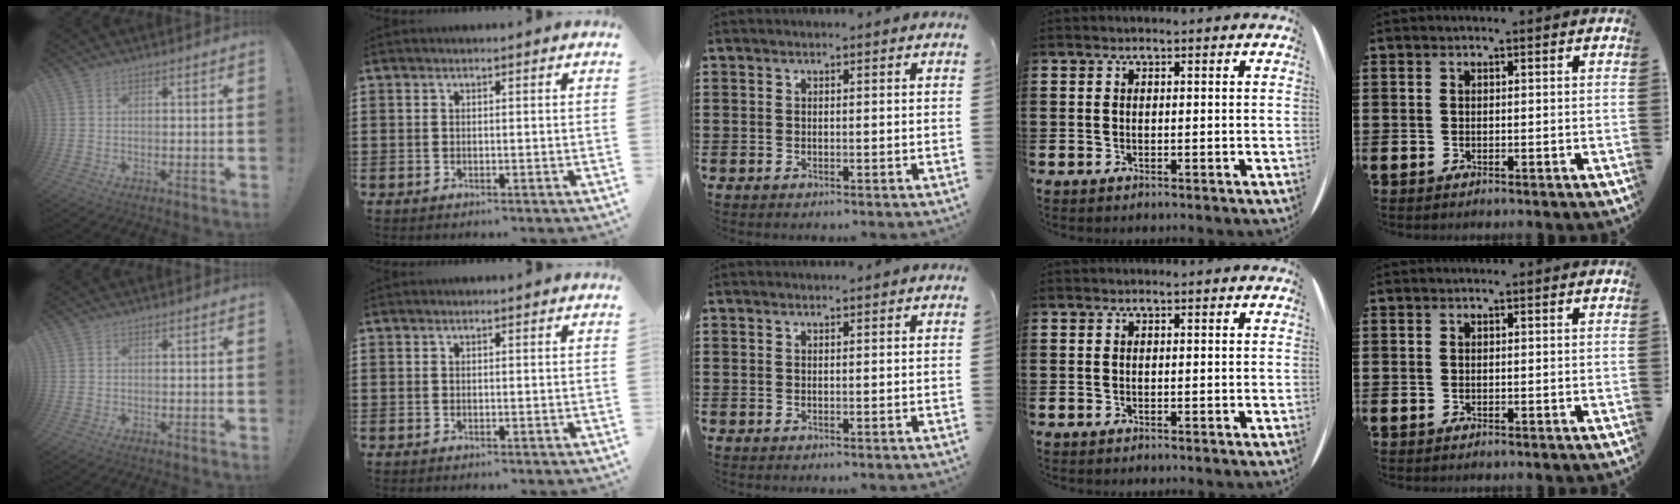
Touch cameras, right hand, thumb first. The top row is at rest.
{}